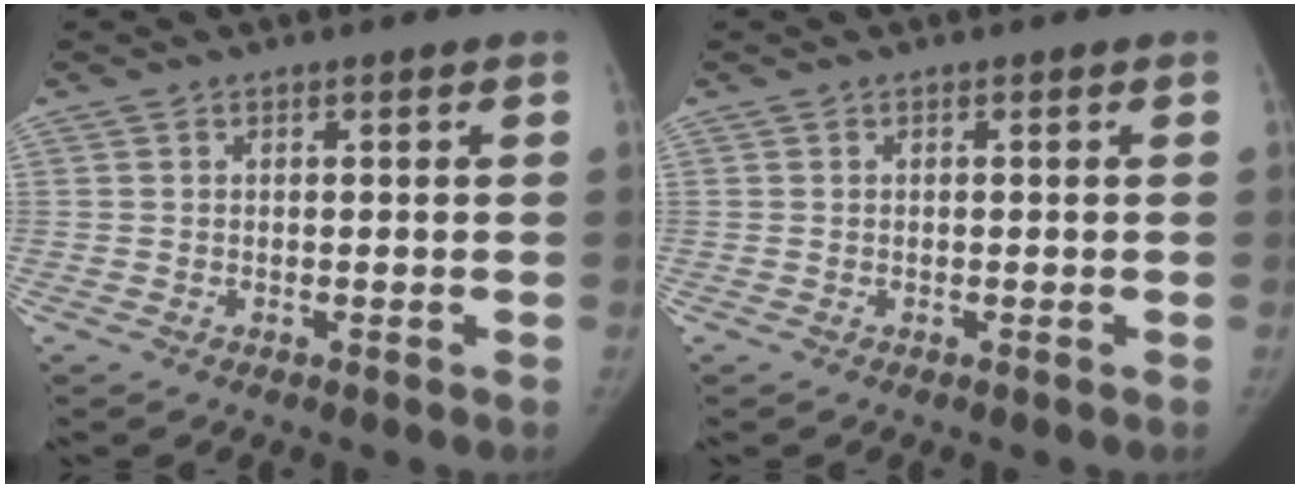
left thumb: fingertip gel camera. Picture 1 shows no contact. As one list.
[{"total": 0.0}]